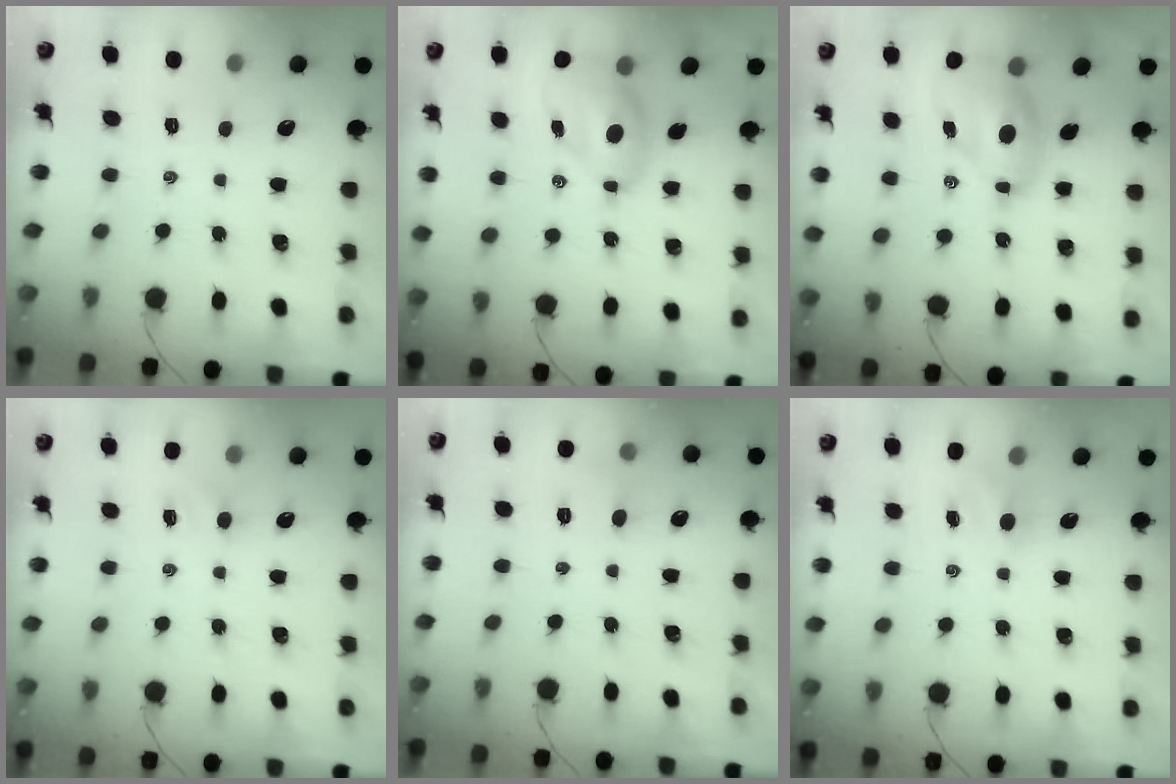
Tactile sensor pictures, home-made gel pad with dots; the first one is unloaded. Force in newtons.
{"total": 8.0, "press": 7.7, "slide": 2.2}
{"total": 8.9, "press": 8.5, "slide": 2.7}
{"total": 2.8, "press": 2.7, "slide": 0.9}
{"total": 3.5, "press": 3.3, "slide": 1.2}
{"total": 3.3, "press": 3.1, "slide": 1.1}